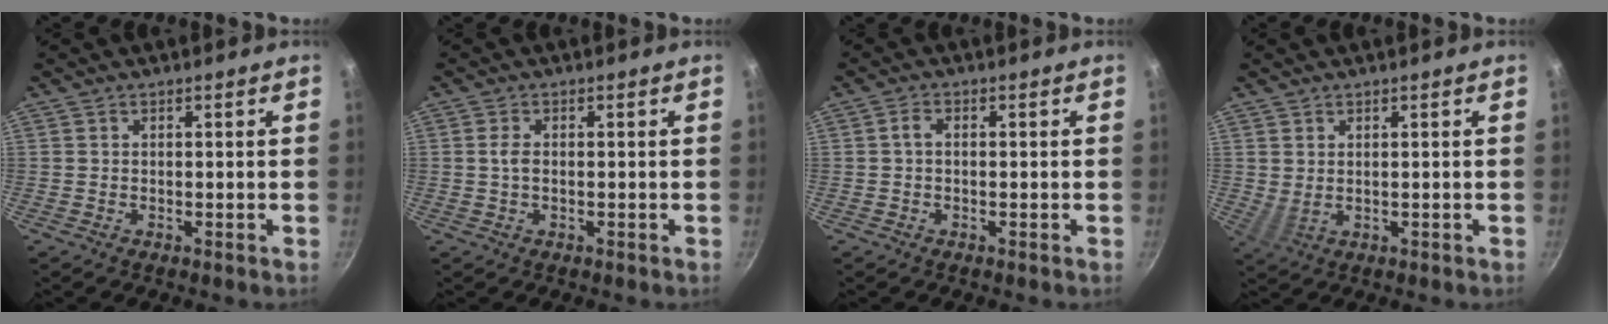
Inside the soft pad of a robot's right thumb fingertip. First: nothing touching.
{"total": 1.9, "force": [0.1, 1.1, 1.5], "torque": [-0.031, -0.003, -0.001]}
{"total": 1.7, "force": [0.0, 1.0, 1.4], "torque": [-0.025, 0.007, -0.002]}
{"total": 2.3, "force": [0.7, 1.3, 1.8], "torque": [-0.040, -0.005, 0.022]}